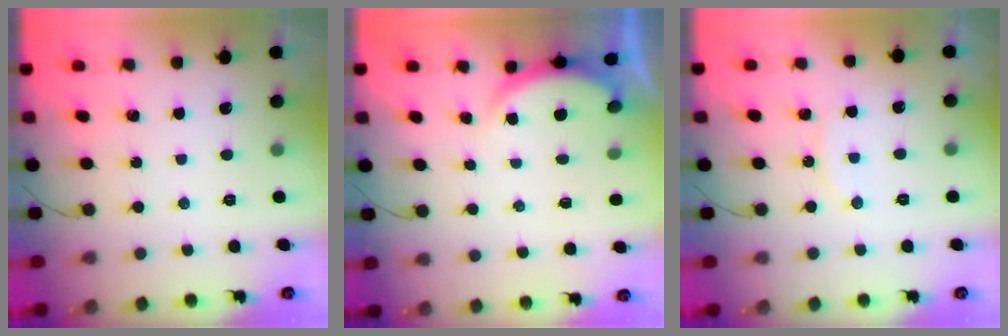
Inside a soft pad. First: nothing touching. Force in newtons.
{"total": 3.0, "press": 2.9, "slide": 0.6}
{"total": 6.2, "press": 6.2, "slide": 0.5}